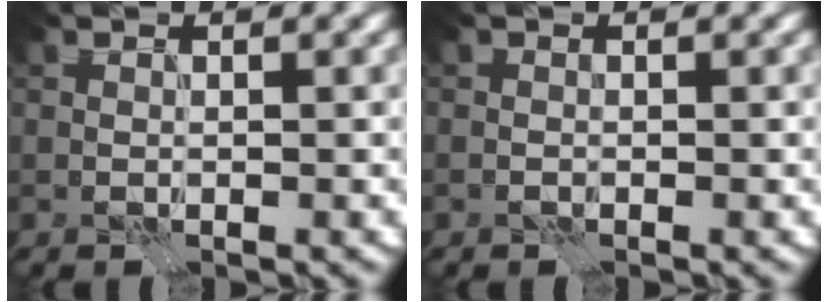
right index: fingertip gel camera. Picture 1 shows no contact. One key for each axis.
{"total": 0.0}